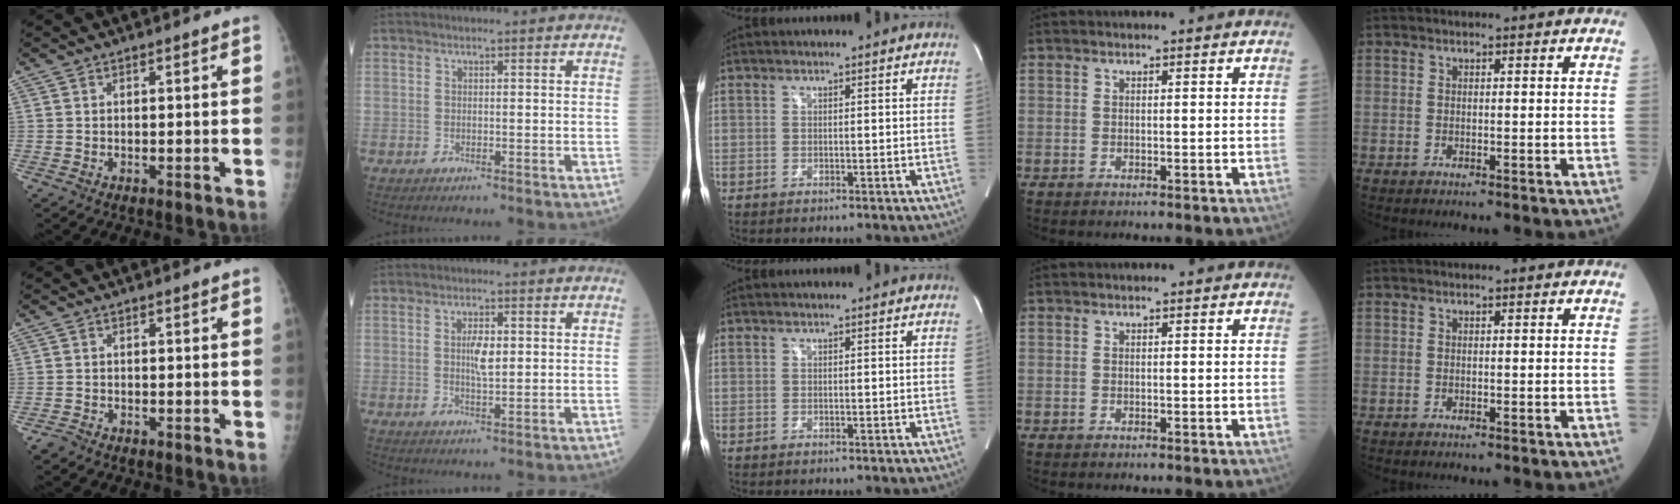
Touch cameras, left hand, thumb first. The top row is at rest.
{"thumb": {"total": 1.3, "force": [-1.1, 0.6, 0.2], "torque": [-0.006, -0.001, -0.025]}, "index": {"total": 3.4, "force": [0.3, 0.9, 3.3], "torque": [-0.062, -0.002, 0.005]}}